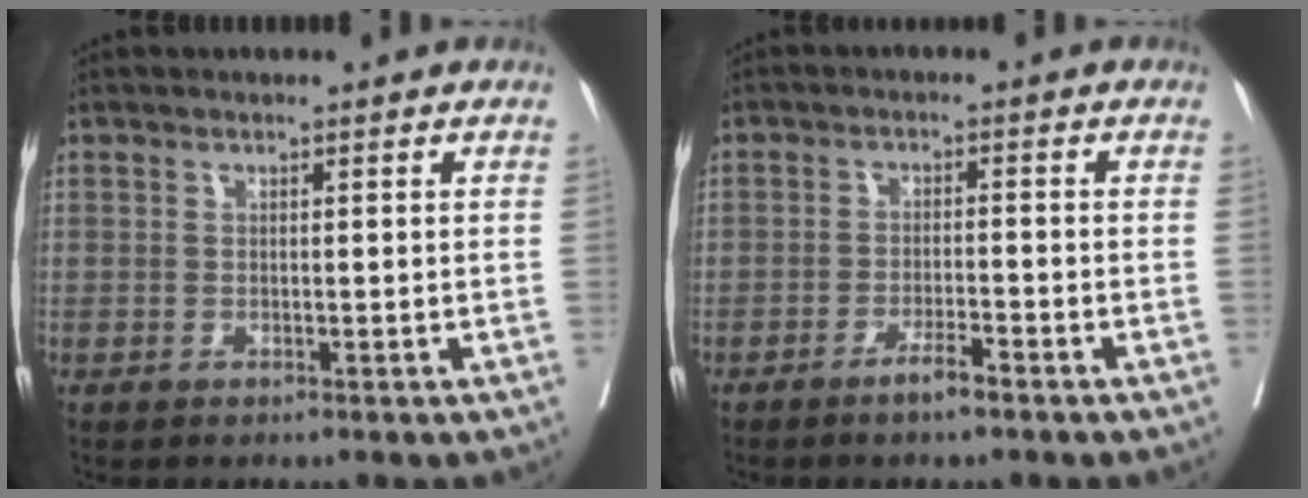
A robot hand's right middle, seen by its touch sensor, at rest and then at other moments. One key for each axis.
{"total": 3.1, "fx": -2.3, "fy": 0.0, "fz": 2.1, "tx": -0.041, "ty": -0.003, "tz": -0.041}